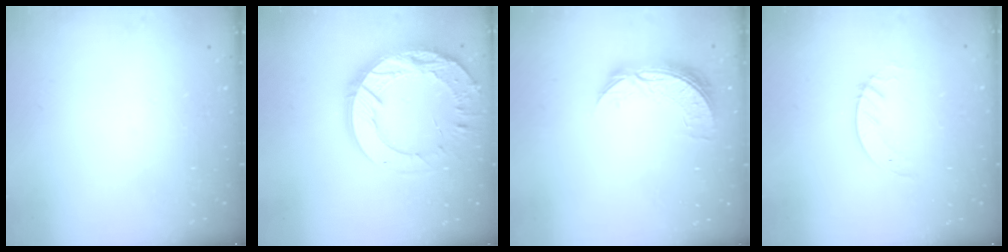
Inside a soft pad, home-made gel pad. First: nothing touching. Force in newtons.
{"total": 25.1, "press": 25.0, "slide": 2.3}
{"total": 8.0, "press": 8.0, "slide": 0.7}
{"total": 3.1, "press": 3.1, "slide": 0.2}